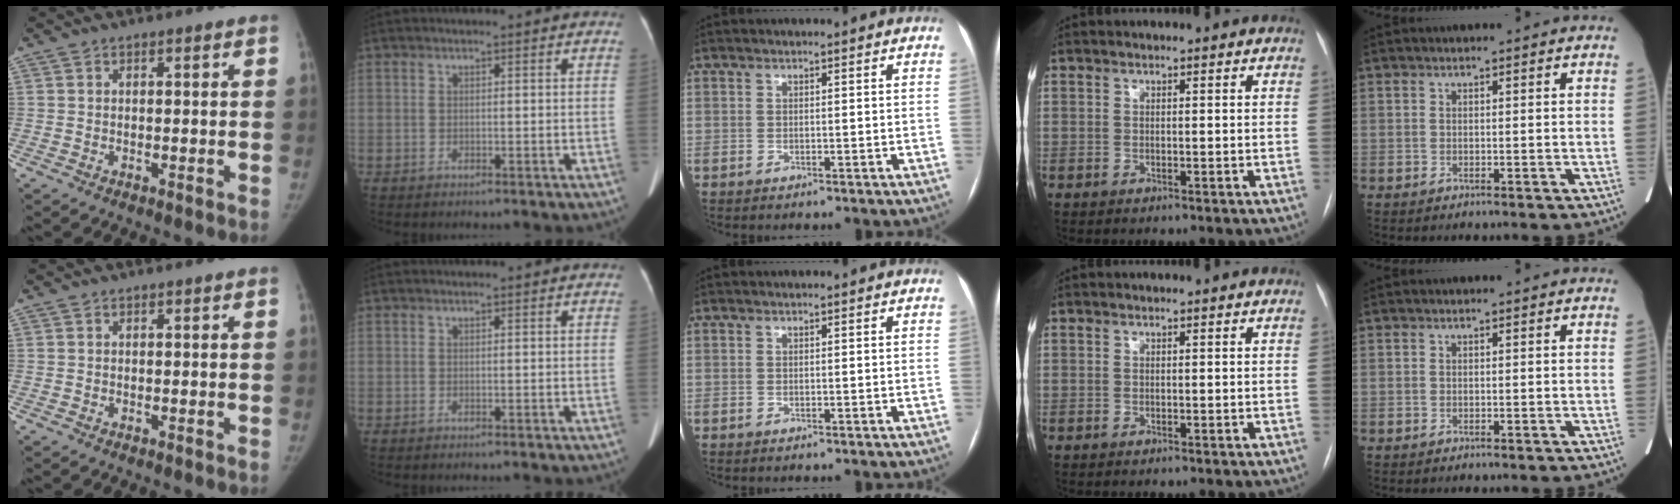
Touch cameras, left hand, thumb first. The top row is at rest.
{}